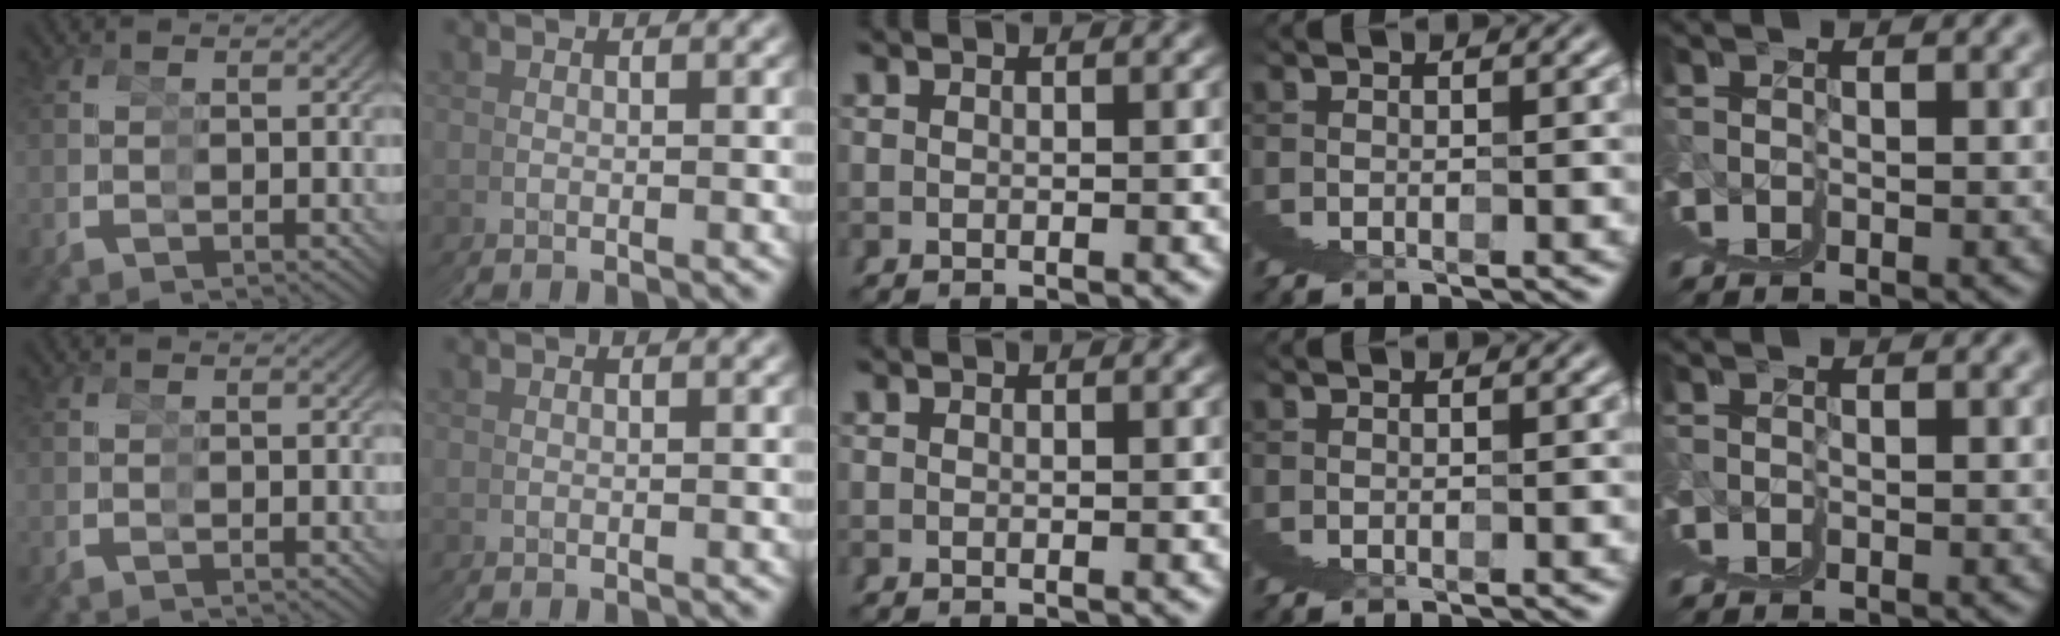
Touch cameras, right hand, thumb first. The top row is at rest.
{}